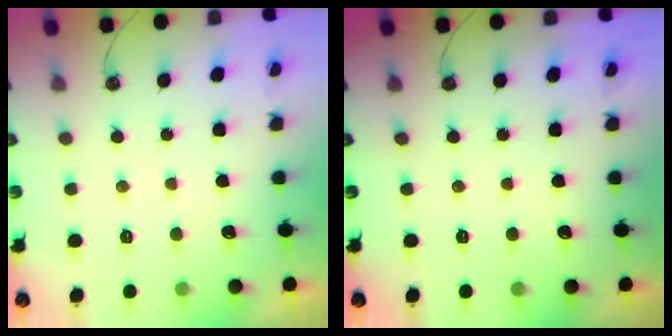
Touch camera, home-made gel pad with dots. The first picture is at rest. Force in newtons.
{"total": 0.0}